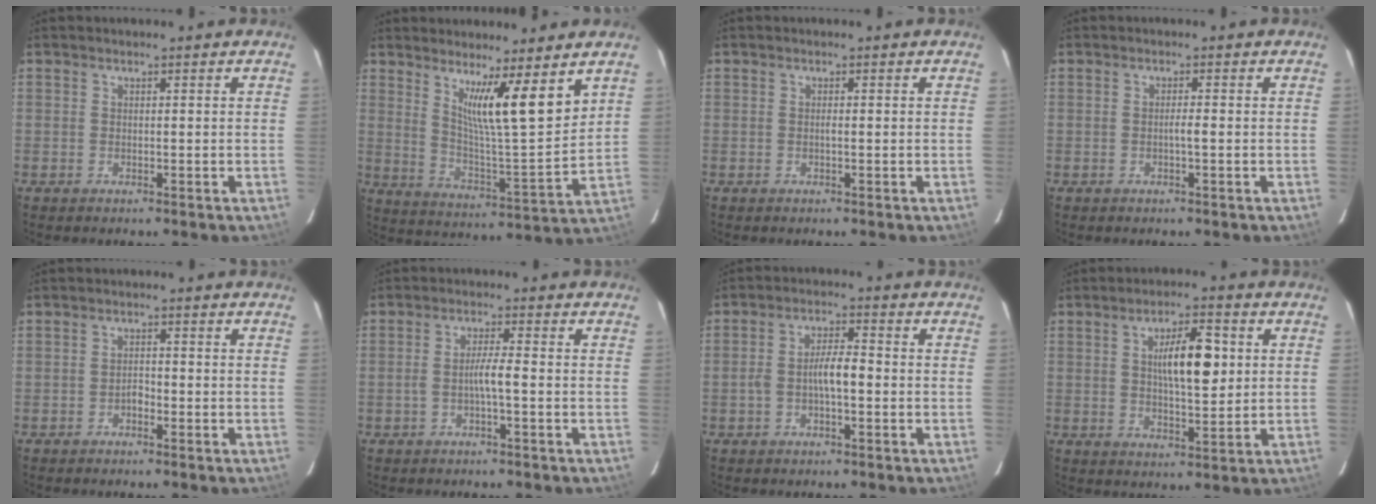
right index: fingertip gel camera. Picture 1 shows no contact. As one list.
[{"total": 10.8, "force": [6.2, 0.2, 8.9], "torque": [-0.145, -0.022, 0.113]}, {"total": 0.6, "force": [-0.1, 0.1, 0.6], "torque": [-0.014, 0.001, -0.002]}, {"total": 1.3, "force": [-0.4, 0.0, 1.2], "torque": [-0.022, 0.001, -0.006]}, {"total": 1.6, "force": [-0.9, 0.7, 1.1], "torque": [-0.017, 0.005, -0.017]}, {"total": 3.4, "force": [-0.9, 0.1, 3.3], "torque": [-0.057, 0.006, -0.015]}, {"total": 5.2, "force": [-1.0, 1.5, 4.8], "torque": [-0.097, 0.016, -0.018]}, {"total": 8.9, "force": [1.7, 2.5, 8.4], "torque": [-0.140, 0.011, 0.030]}]